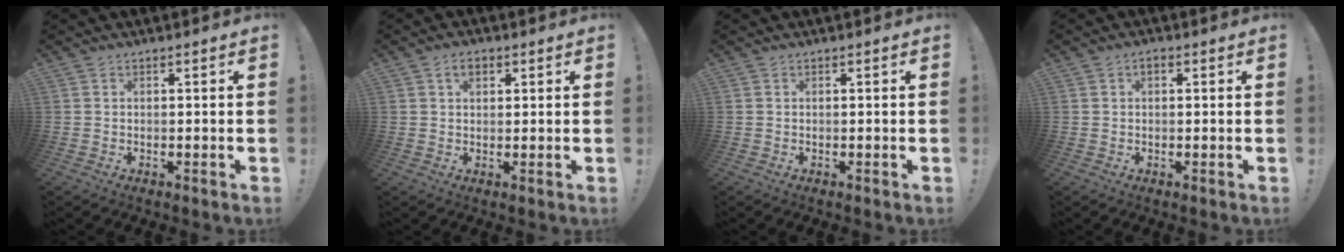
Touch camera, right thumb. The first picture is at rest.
{"total": 3.5, "force": [1.4, 2.2, 2.3], "torque": [-0.035, 0.003, 0.023]}
{"total": 0.0}
{"total": 1.2, "force": [0.2, 0.7, 0.9], "torque": [-0.016, 0.004, 0.002]}